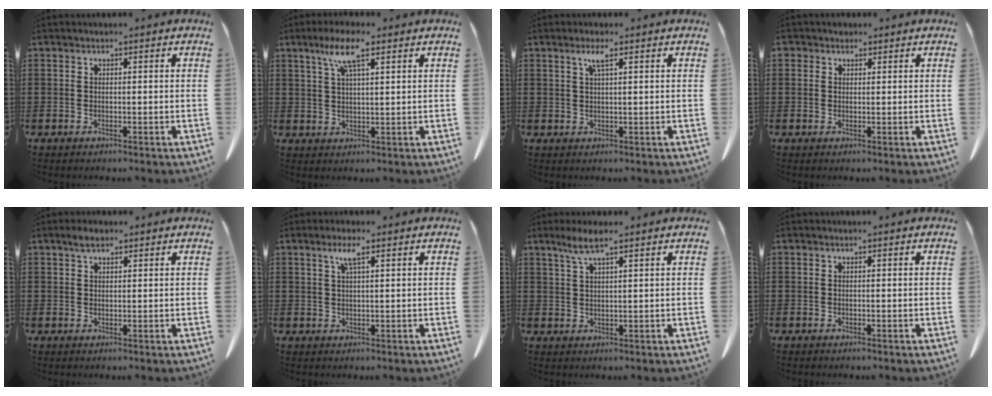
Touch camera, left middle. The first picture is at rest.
{"total": 6.5, "force": [3.7, 1.3, 5.2], "torque": [-0.112, 0.010, 0.063]}
{"total": 2.4, "force": [1.2, 0.2, 2.0], "torque": [-0.044, 0.001, 0.020]}
{"total": 1.4, "force": [1.0, 1.0, 0.3], "torque": [-0.010, 0.006, 0.019]}
{"total": 2.1, "force": [1.4, 0.8, 1.4], "torque": [-0.030, 0.003, 0.026]}
{"total": 3.1, "force": [1.7, 0.4, 2.6], "torque": [-0.055, 0.004, 0.028]}
{"total": 3.9, "force": [2.5, 0.4, 3.0], "torque": [-0.065, 0.002, 0.045]}
{"total": 0.0}